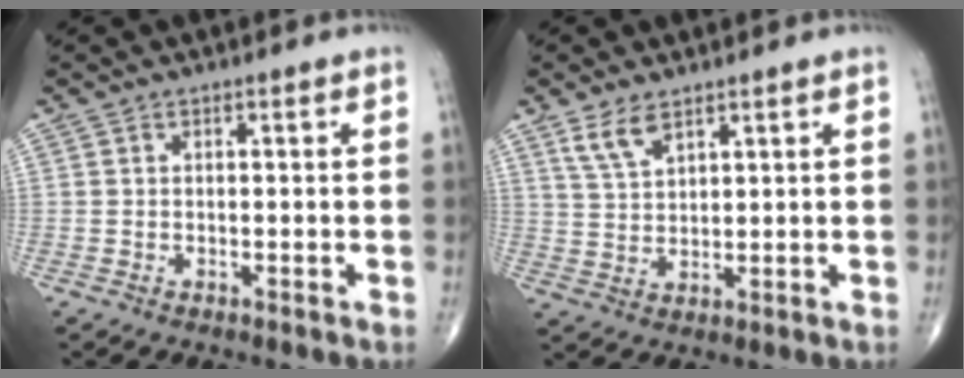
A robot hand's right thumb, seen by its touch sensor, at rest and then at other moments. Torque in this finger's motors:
{"motor_torque": [0.04, 0.10, 0.50, 0.44, 0.00]}